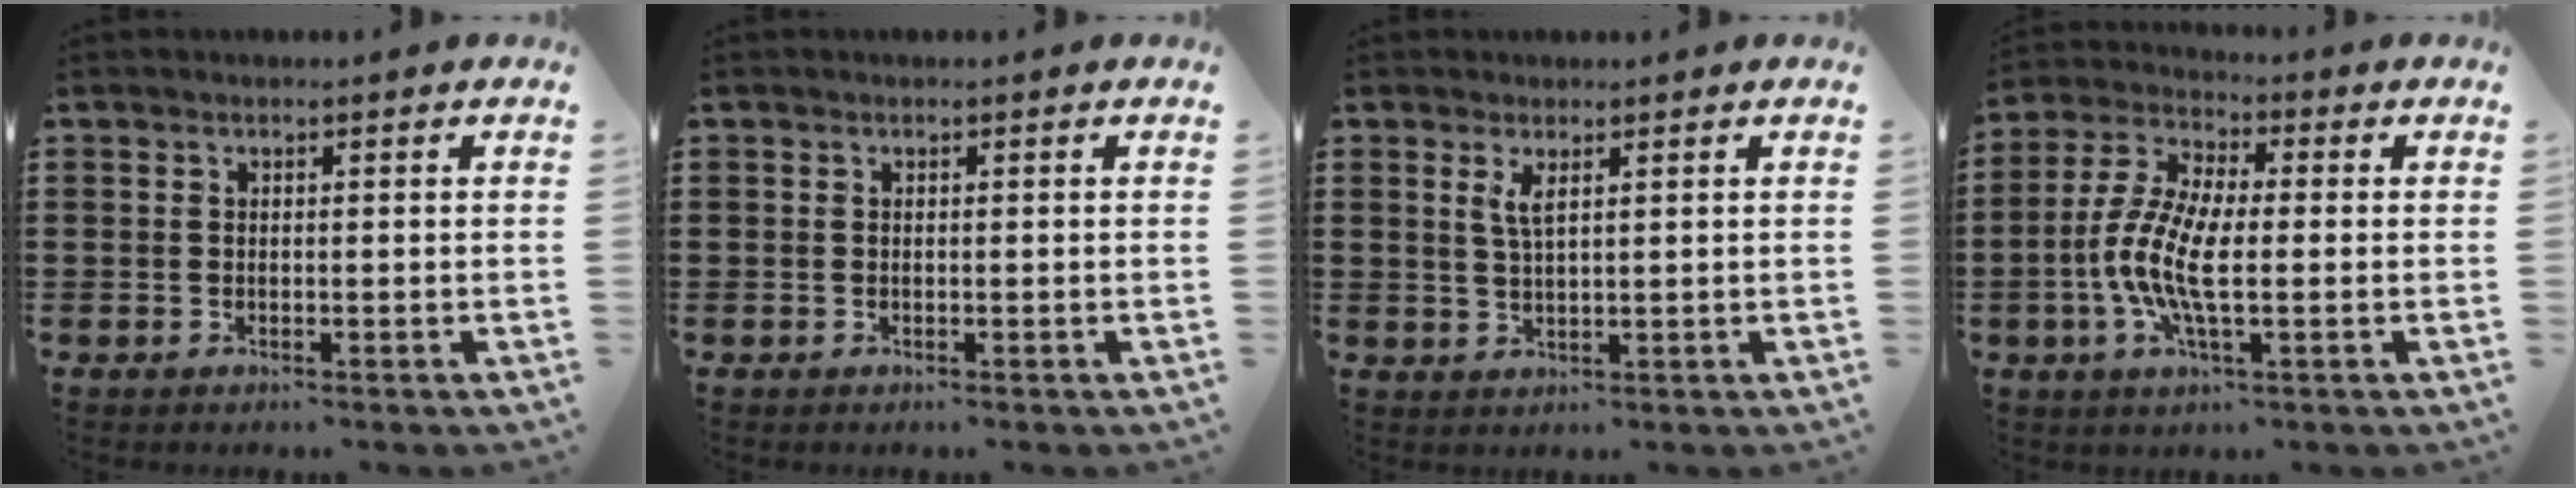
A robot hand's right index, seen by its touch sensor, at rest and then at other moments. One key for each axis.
{"total": 0.0}
{"total": 2.5, "fx": 1.3, "fy": 0.6, "fz": 2.0, "tx": -0.044, "ty": 0.001, "tz": 0.023}
{"total": 9.4, "fx": -1.7, "fy": 3.2, "fz": 8.7, "tx": -0.195, "ty": -0.011, "tz": -0.038}